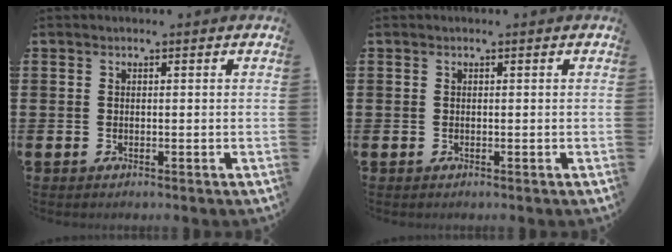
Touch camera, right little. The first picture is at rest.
{"total": 0.0}